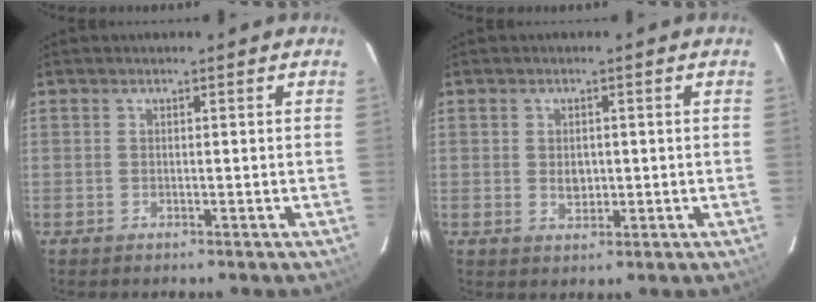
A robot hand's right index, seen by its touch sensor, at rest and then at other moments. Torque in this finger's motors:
{"motor_torque": [0.51, 0.17, 0.07, 0.00]}